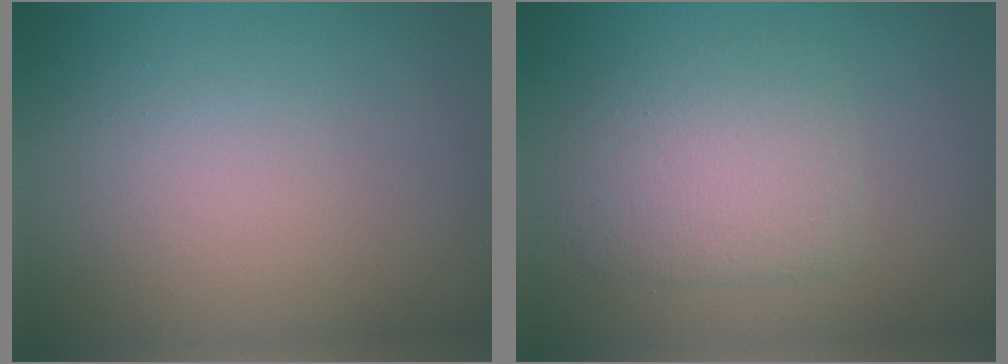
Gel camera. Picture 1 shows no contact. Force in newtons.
{"total": 3.7, "press": 3.7, "slide": 0.3}